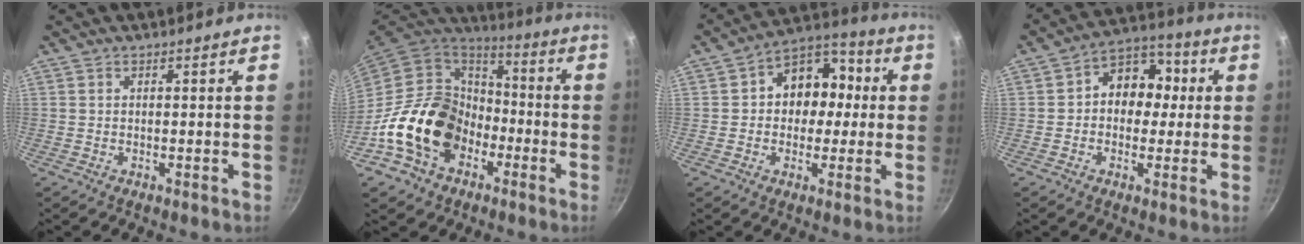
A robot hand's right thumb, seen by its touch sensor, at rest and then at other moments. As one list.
[{"total": 20.8, "force": [-6.7, 15.8, 11.7], "torque": [-0.184, 0.060, -0.114]}, {"total": 12.6, "force": [0.8, 10.1, 7.5], "torque": [-0.048, 0.033, -0.005]}, {"total": 11.0, "force": [0.8, 8.8, 6.5], "torque": [-0.037, 0.027, -0.006]}]